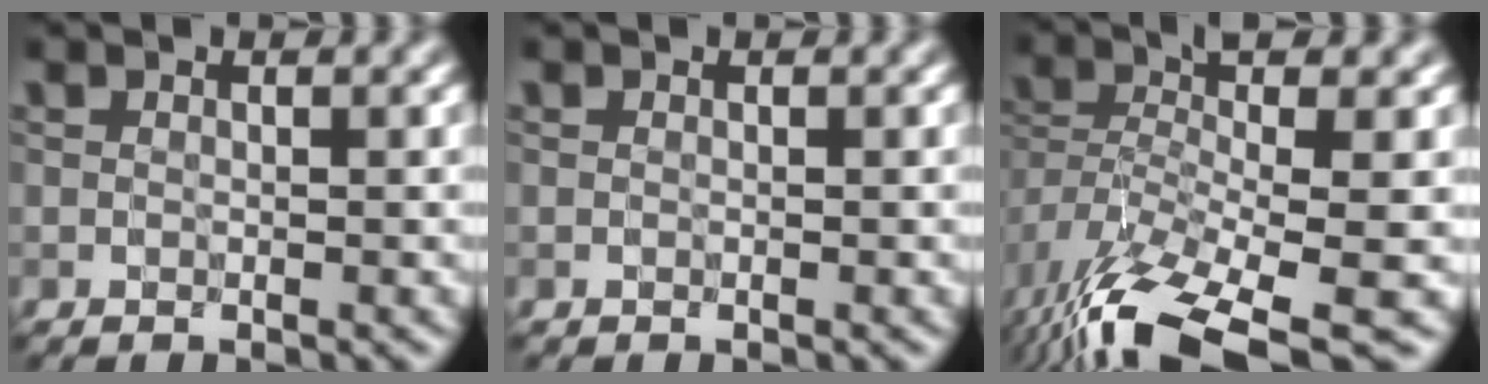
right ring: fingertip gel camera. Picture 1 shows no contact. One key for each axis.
{"total": 0.0}
{"total": 10.7, "fx": -5.5, "fy": 3.4, "fz": 8.6, "tx": -0.168, "ty": -0.023, "tz": -0.084}